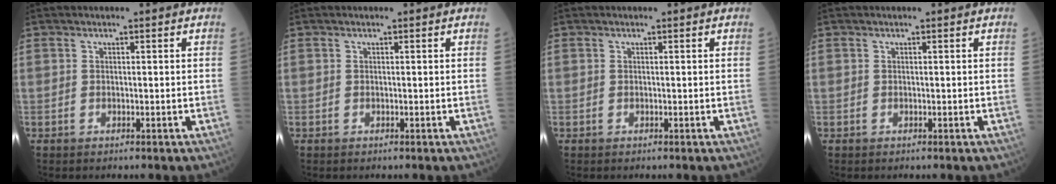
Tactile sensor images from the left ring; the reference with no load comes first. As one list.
[{"total": 0.0}, {"total": 0.0}, {"total": 0.0}]